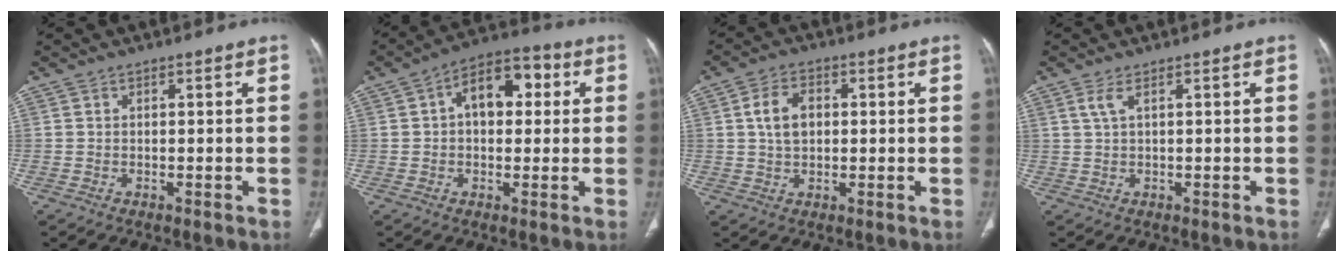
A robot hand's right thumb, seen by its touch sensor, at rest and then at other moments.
{"total": 10.9, "force": [2.2, 6.7, 8.3], "torque": [-0.098, 0.028, 0.026]}
{"total": 6.4, "force": [1.1, 4.2, 4.7], "torque": [-0.081, 0.006, 0.019]}
{"total": 2.1, "force": [1.0, 0.4, 1.8], "torque": [-0.051, 0.007, 0.029]}